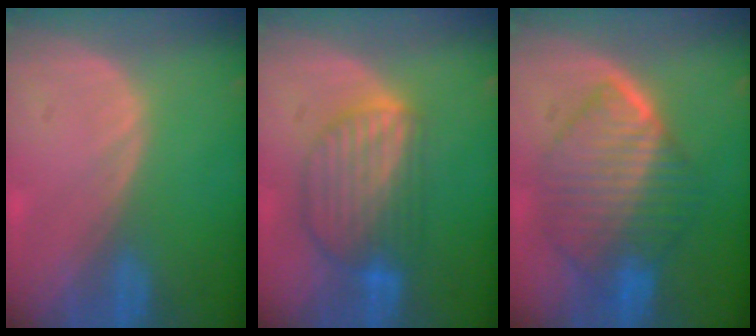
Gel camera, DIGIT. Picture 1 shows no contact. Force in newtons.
{"total": 8.5, "press": 7.6, "slide": 3.9}
{"total": 10.3, "press": 10.2, "slide": 1.0}